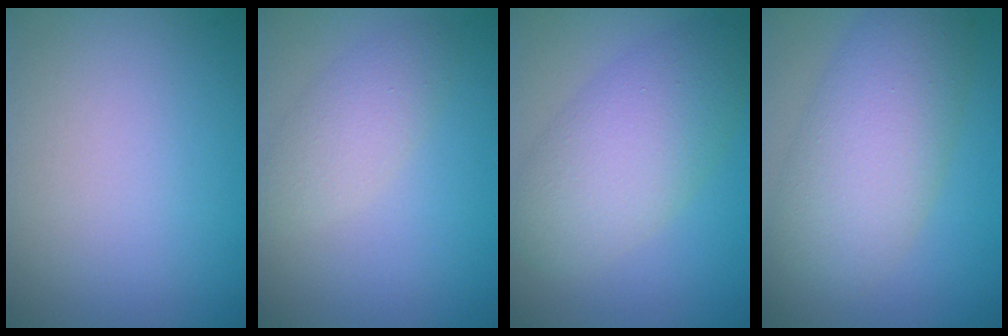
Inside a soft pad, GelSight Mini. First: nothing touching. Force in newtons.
{"total": 2.6, "press": 2.6, "slide": 0.2}
{"total": 6.4, "press": 6.4, "slide": 0.0}
{"total": 7.5, "press": 7.5, "slide": 0.3}